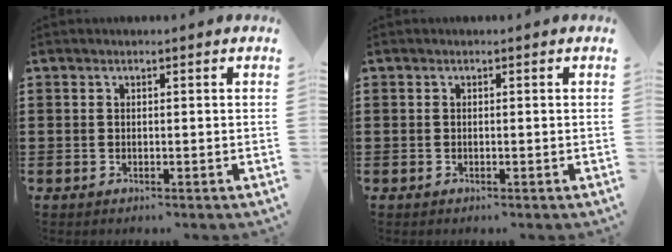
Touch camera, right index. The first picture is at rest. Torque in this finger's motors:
{"motor_torque": [0.15, 0.13, 0.00, 0.00]}